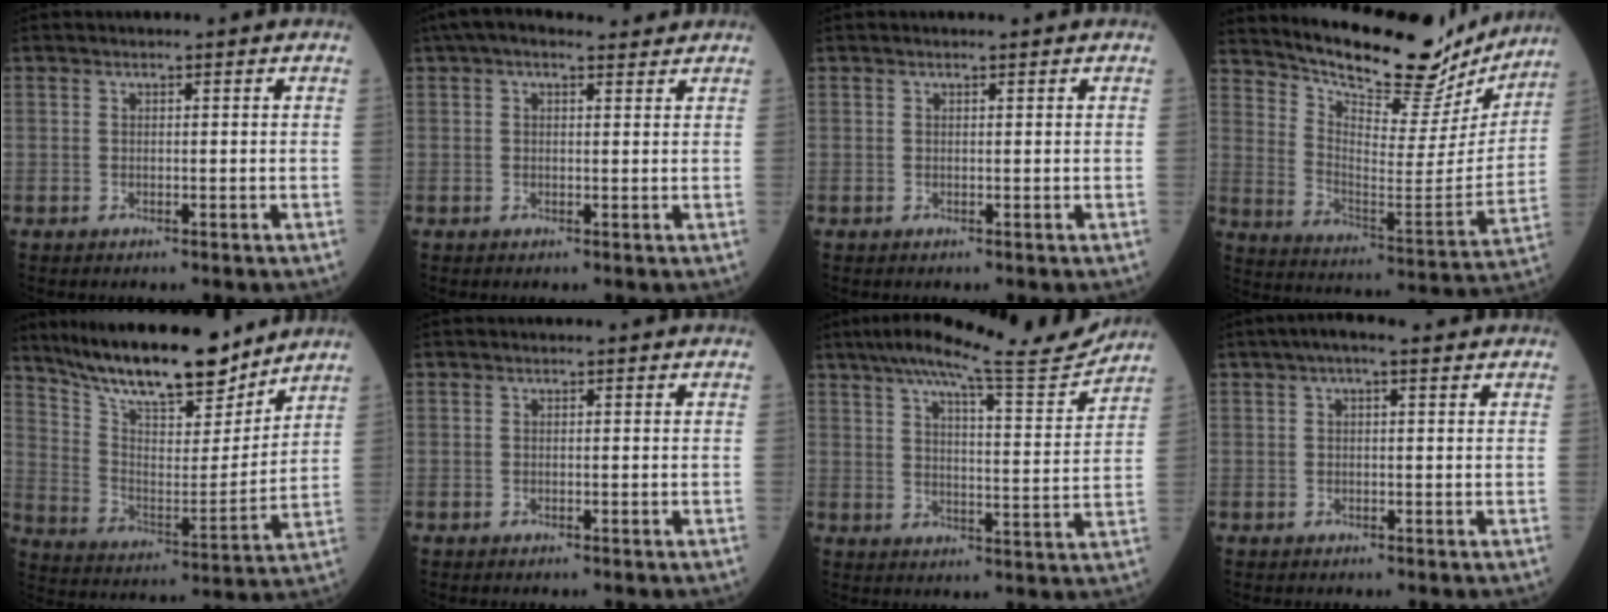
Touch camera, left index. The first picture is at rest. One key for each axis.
{"total": 6.6, "fx": 5.2, "fy": 2.2, "fz": 3.4, "tx": -0.061, "ty": 0.042, "tz": 0.082}
{"total": 0.7, "fx": 0.6, "fy": 0.0, "fz": 0.3, "tx": -0.009, "ty": 0.002, "tz": 0.011}
{"total": 22.4, "fx": 20.2, "fy": 5.5, "fz": 8.1, "tx": -0.131, "ty": -0.039, "tz": 0.284}
{"total": 18.1, "fx": 15.6, "fy": 3.6, "fz": 8.6, "tx": -0.153, "ty": -0.006, "tz": 0.269}
{"total": 0.0}
{"total": 16.3, "fx": 14.7, "fy": 0.0, "fz": 7.0, "tx": -0.112, "ty": -0.014, "tz": 0.207}
{"total": 3.8, "fx": 2.2, "fy": 0.9, "fz": 2.9, "tx": -0.053, "ty": 0.026, "tz": 0.033}